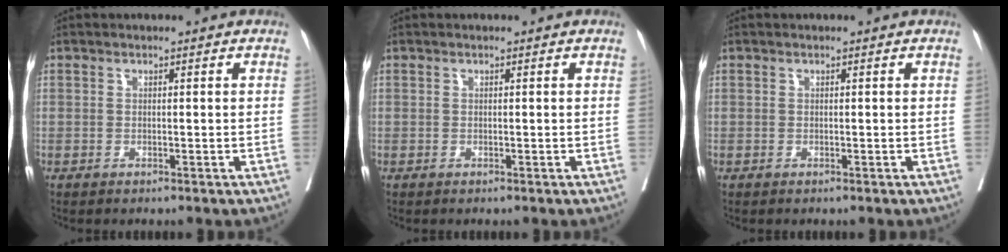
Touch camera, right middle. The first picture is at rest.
{"total": 0.0}
{"total": 0.0}